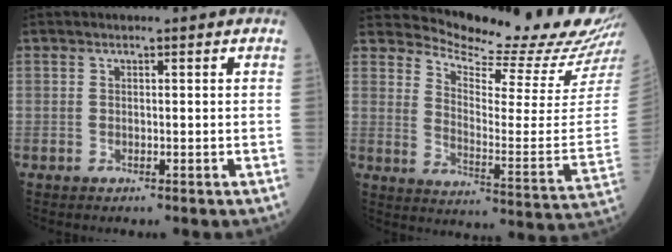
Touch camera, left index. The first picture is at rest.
{"total": 18.5, "force": [18.0, -1.2, 4.3], "torque": [-0.087, -0.126, 0.231]}